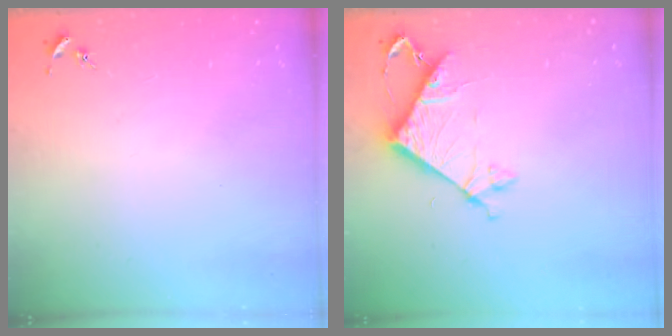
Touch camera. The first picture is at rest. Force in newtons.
{"total": 7.2, "press": 7.2, "slide": 0.4}